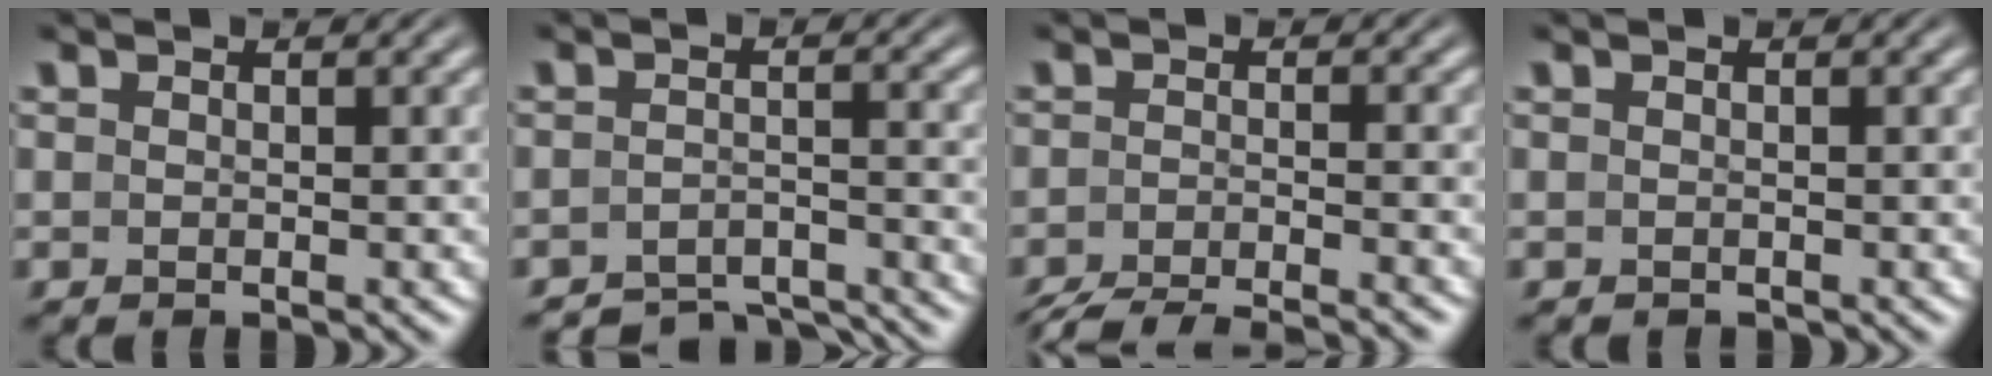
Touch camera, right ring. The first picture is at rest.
{"total": 7.4, "force": [-7.0, 1.9, 1.8], "torque": [-0.019, -0.024, -0.107]}
{"total": 9.4, "force": [-8.9, 2.1, 2.2], "torque": [-0.023, -0.021, -0.134]}
{"total": 0.6, "force": [-0.6, 0.0, -0.1], "torque": [-0.006, -0.008, -0.006]}